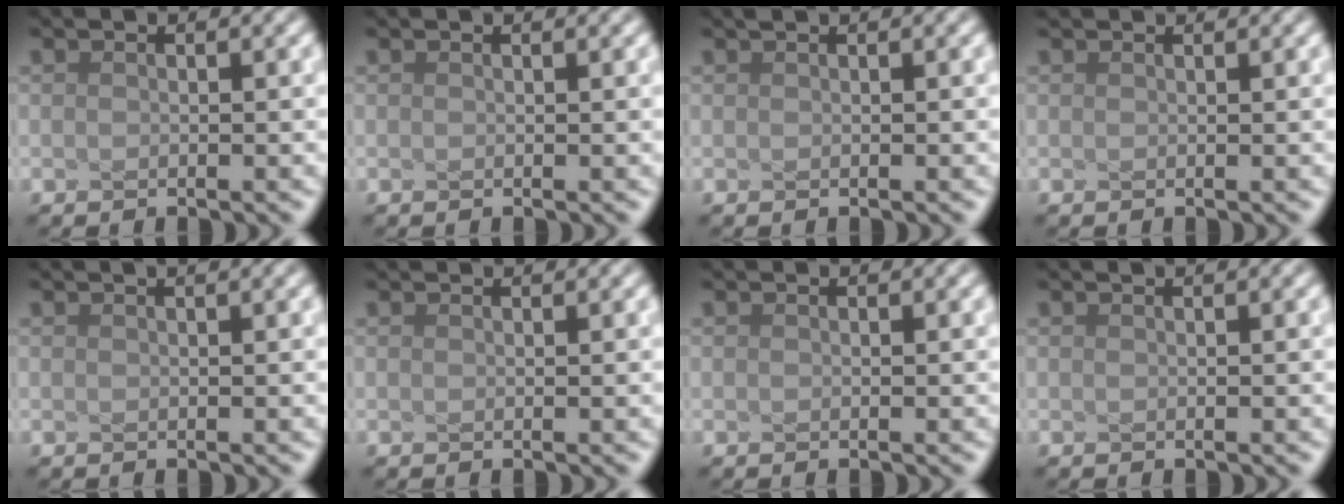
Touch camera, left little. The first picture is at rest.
{"total": 0.5, "force": [0.4, 0.2, 0.3], "torque": [-0.001, 0.002, 0.002]}
{"total": 0.8, "force": [0.6, 0.2, 0.5], "torque": [-0.005, 0.000, 0.004]}
{"total": 1.2, "force": [1.1, 0.2, 0.3], "torque": [-0.006, 0.002, 0.006]}
{"total": 2.0, "force": [1.3, 0.8, 1.2], "torque": [0.004, 0.009, -0.009]}
{"total": 1.5, "force": [1.4, 0.3, 0.5], "torque": [-0.004, 0.005, 0.005]}
{"total": 0.7, "force": [0.7, 0.2, 0.2], "torque": [-0.001, -0.002, 0.002]}
{"total": 1.4, "force": [1.0, 0.5, 0.8], "torque": [0.000, 0.005, -0.006]}